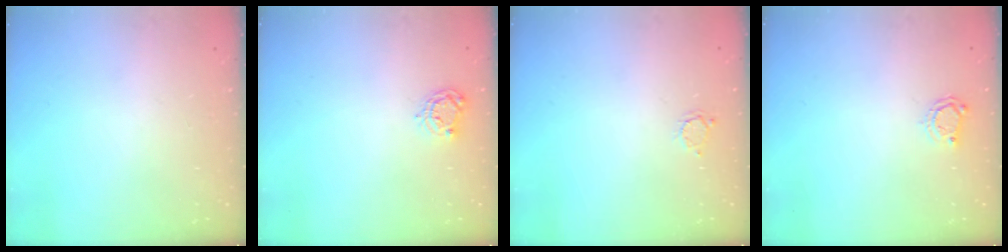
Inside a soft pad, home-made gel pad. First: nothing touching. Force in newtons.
{"total": 4.7, "press": 4.7, "slide": 0.4}
{"total": 2.8, "press": 2.8, "slide": 0.4}
{"total": 3.9, "press": 3.9, "slide": 0.6}